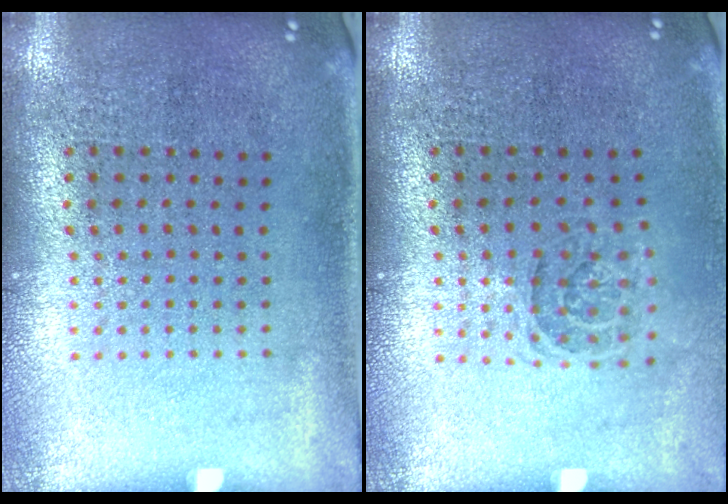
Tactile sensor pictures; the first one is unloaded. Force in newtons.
{"total": 1.2, "press": 1.1, "slide": 0.5}